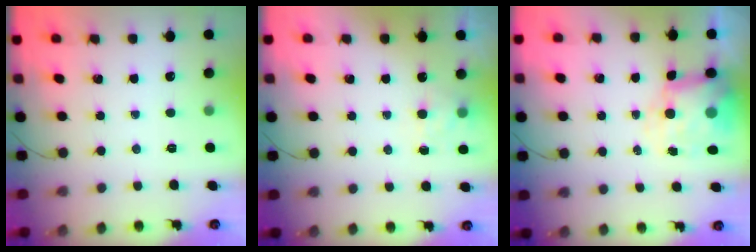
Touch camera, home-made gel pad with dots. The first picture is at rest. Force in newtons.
{"total": 5.7, "press": 5.5, "slide": 1.5}
{"total": 7.5, "press": 7.3, "slide": 1.3}